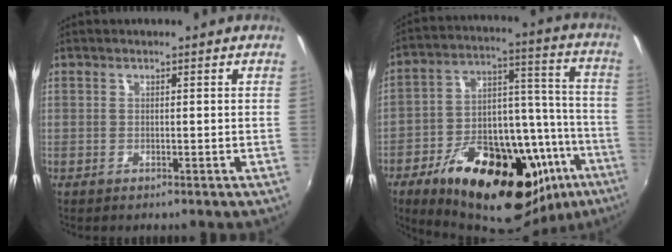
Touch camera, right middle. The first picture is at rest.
{"total": 33.2, "force": [-18.0, 15.3, 23.3], "torque": [-0.355, 0.024, -0.244]}